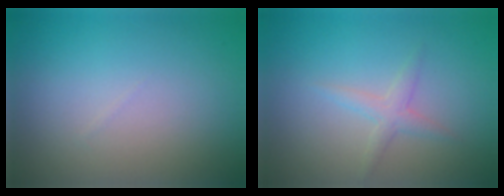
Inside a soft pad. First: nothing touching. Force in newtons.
{"total": 1.6, "press": 1.6, "slide": 0.0}